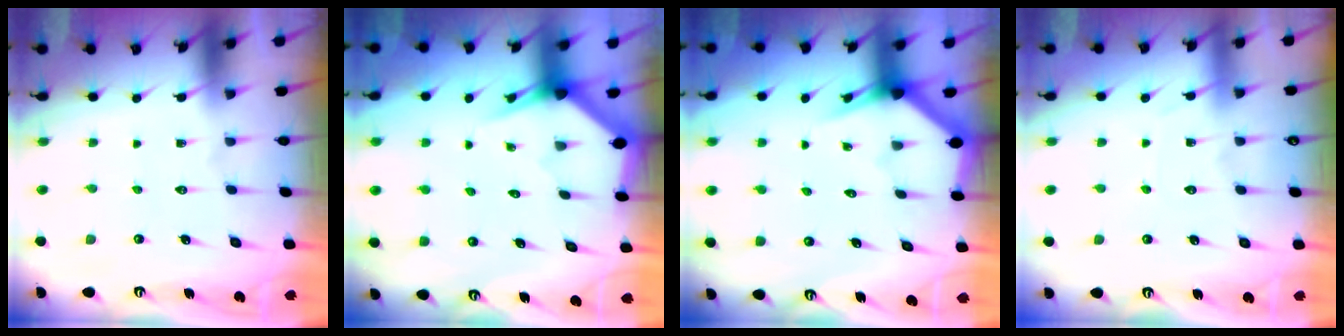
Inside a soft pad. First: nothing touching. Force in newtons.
{"total": 2.6, "press": 2.6, "slide": 0.2}
{"total": 3.0, "press": 3.0, "slide": 0.1}
{"total": 3.7, "press": 3.7, "slide": 0.6}